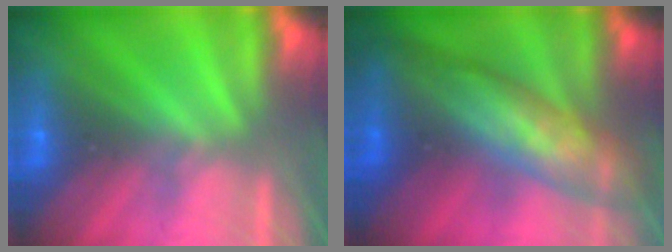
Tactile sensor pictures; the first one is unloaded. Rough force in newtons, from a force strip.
{"total": 7.4}